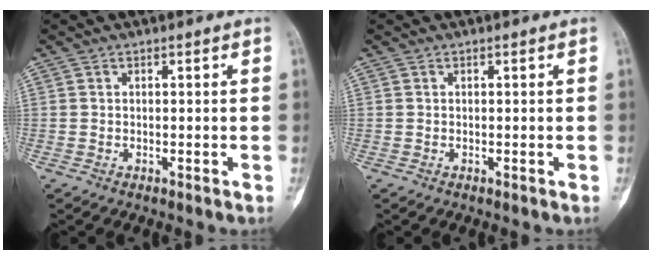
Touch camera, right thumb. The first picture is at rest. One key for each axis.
{"total": 0.0}